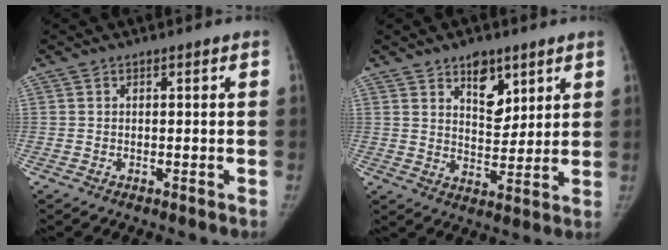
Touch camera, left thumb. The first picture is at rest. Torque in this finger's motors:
{"motor_torque": [0.67, -0.25, 0.88, -0.71, 0.16]}